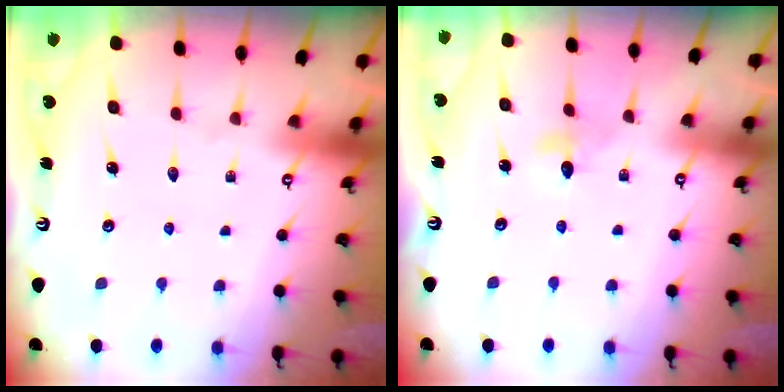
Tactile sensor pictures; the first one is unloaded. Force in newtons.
{"total": 3.7, "press": 3.6, "slide": 0.5}